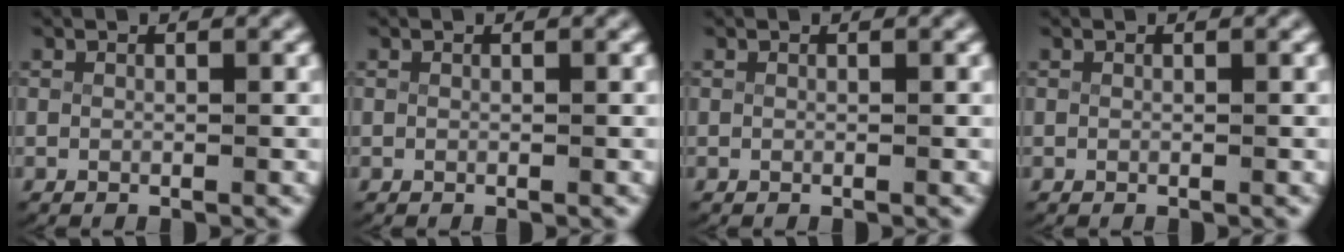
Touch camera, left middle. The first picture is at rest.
{"total": 0.0}
{"total": 0.0}
{"total": 0.0}